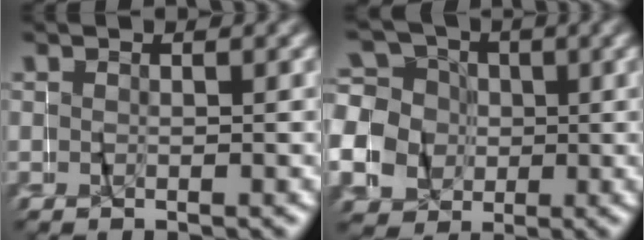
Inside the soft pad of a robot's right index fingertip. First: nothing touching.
{"total": 14.1, "force": [1.2, 13.0, 5.4], "torque": [-0.143, -0.023, 0.014]}